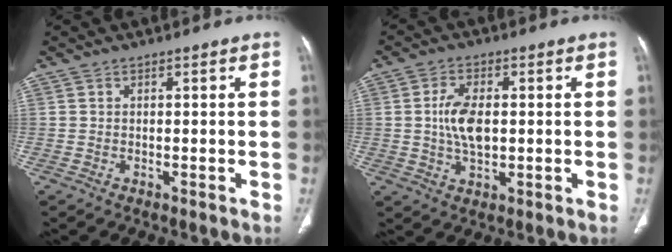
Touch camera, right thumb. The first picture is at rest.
{"total": 7.1, "force": [0.4, 3.9, 5.9], "torque": [-0.113, 0.001, 0.007]}